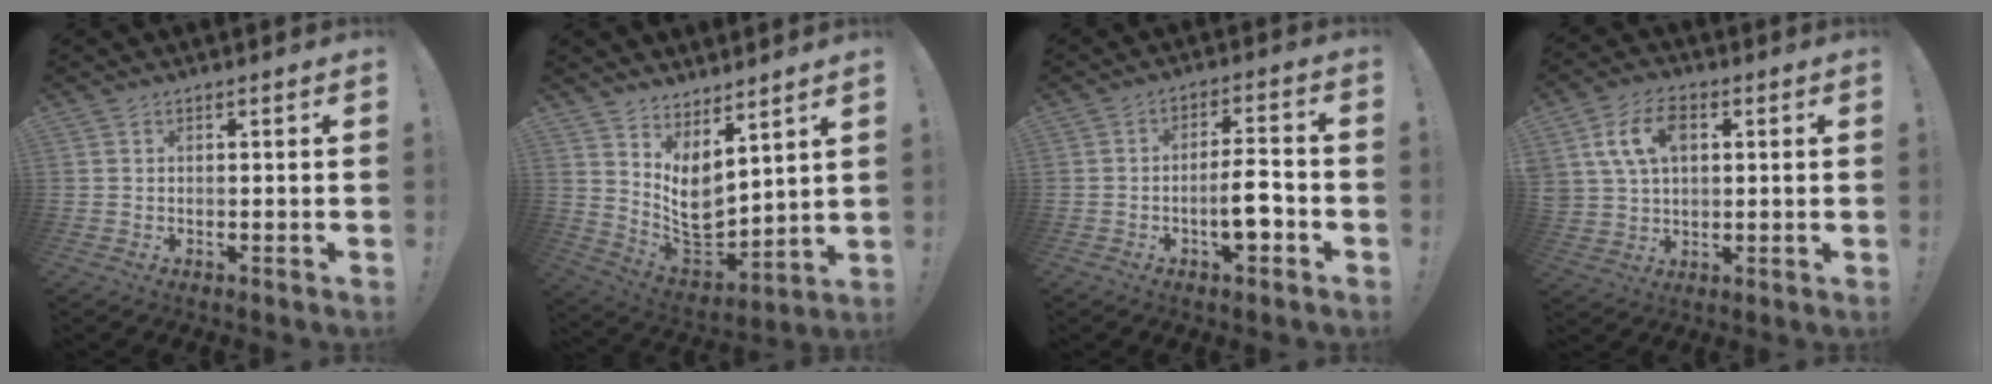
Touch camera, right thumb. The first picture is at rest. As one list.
[{"total": 8.8, "force": [3.9, 5.8, 5.3], "torque": [-0.079, -0.056, 0.083]}, {"total": 8.8, "force": [-3.3, 2.4, 7.8], "torque": [-0.132, 0.014, -0.056]}, {"total": 10.7, "force": [3.8, 7.5, 6.6], "torque": [-0.119, 0.004, 0.072]}]